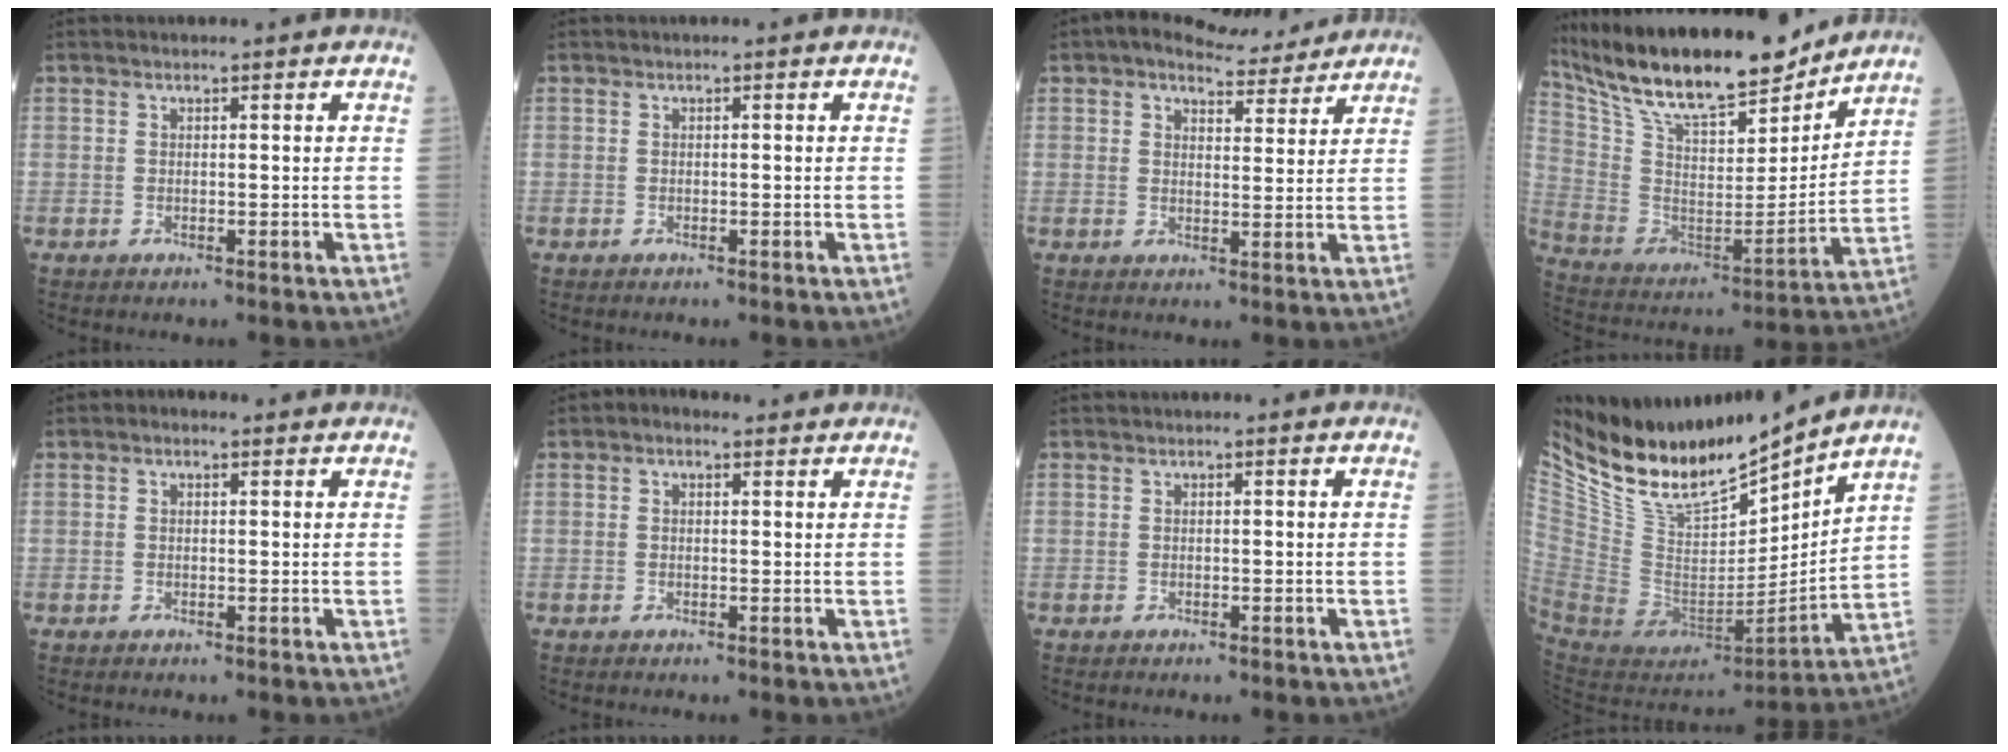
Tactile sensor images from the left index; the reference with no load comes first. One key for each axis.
{"total": 0.0}
{"total": 6.7, "fx": 6.0, "fy": 2.4, "fz": 1.9, "tx": -0.030, "ty": 0.013, "tz": 0.081}
{"total": 22.4, "fx": 19.2, "fy": 4.8, "fz": 10.4, "tx": -0.201, "ty": -0.005, "tz": 0.326}
{"total": 1.0, "fx": 0.3, "fy": 0.7, "fz": 0.6, "tx": -0.014, "ty": 0.006, "tz": 0.000}
{"total": 1.9, "fx": 1.0, "fy": 1.3, "fz": 1.0, "tx": -0.022, "ty": 0.017, "tz": 0.012}
{"total": 0.0}
{"total": 17.6, "fx": 15.9, "fy": 3.2, "fz": 6.8, "tx": -0.135, "ty": -0.030, "tz": 0.307}